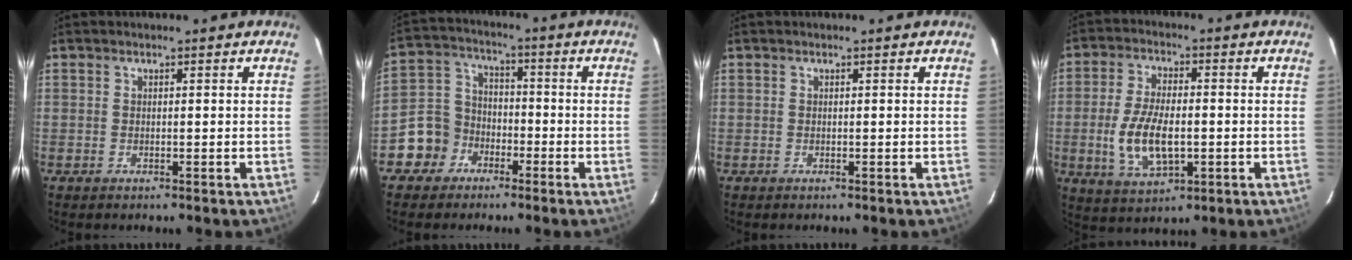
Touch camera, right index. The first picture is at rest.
{"total": 8.2, "force": [-4.5, 6.8, 0.9], "torque": [-0.031, 0.039, -0.086]}
{"total": 0.0}
{"total": 11.2, "force": [-1.9, 5.3, 9.7], "torque": [-0.198, -0.006, -0.028]}